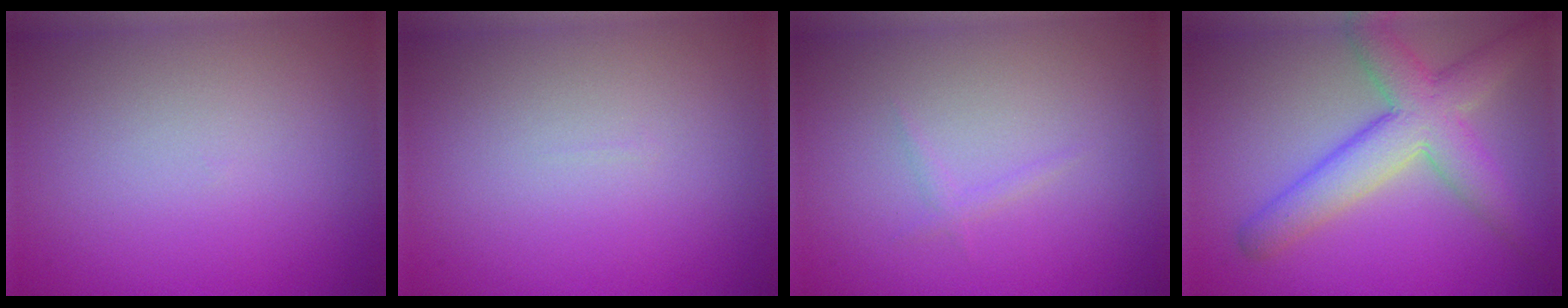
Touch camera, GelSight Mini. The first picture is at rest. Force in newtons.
{"total": 0.0}
{"total": 0.7, "press": 0.7, "slide": 0.1}
{"total": 6.4, "press": 6.4, "slide": 0.5}